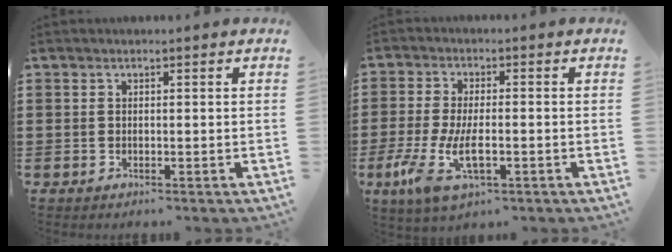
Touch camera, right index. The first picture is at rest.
{"total": 8.6, "force": [-2.6, 3.2, 7.5], "torque": [-0.171, -0.017, -0.047]}